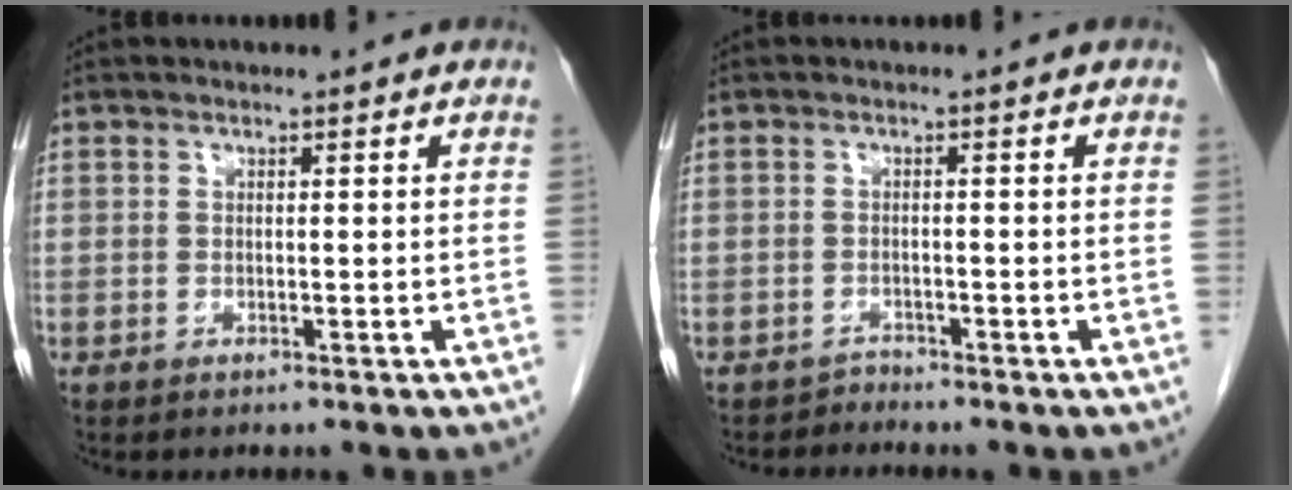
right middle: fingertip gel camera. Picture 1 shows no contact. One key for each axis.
{"total": 1.2, "fx": -1.0, "fy": -0.1, "fz": -0.7, "tx": 0.015, "ty": -0.007, "tz": -0.016}